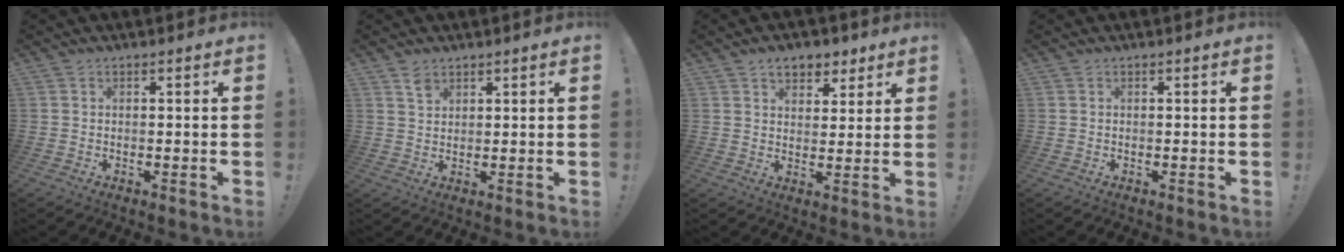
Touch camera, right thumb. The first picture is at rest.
{"total": 3.0, "force": [2.2, 1.7, 1.2], "torque": [-0.006, -0.015, 0.038]}
{"total": 7.3, "force": [4.5, 4.8, 3.1], "torque": [-0.033, -0.019, 0.082]}
{"total": 0.0}